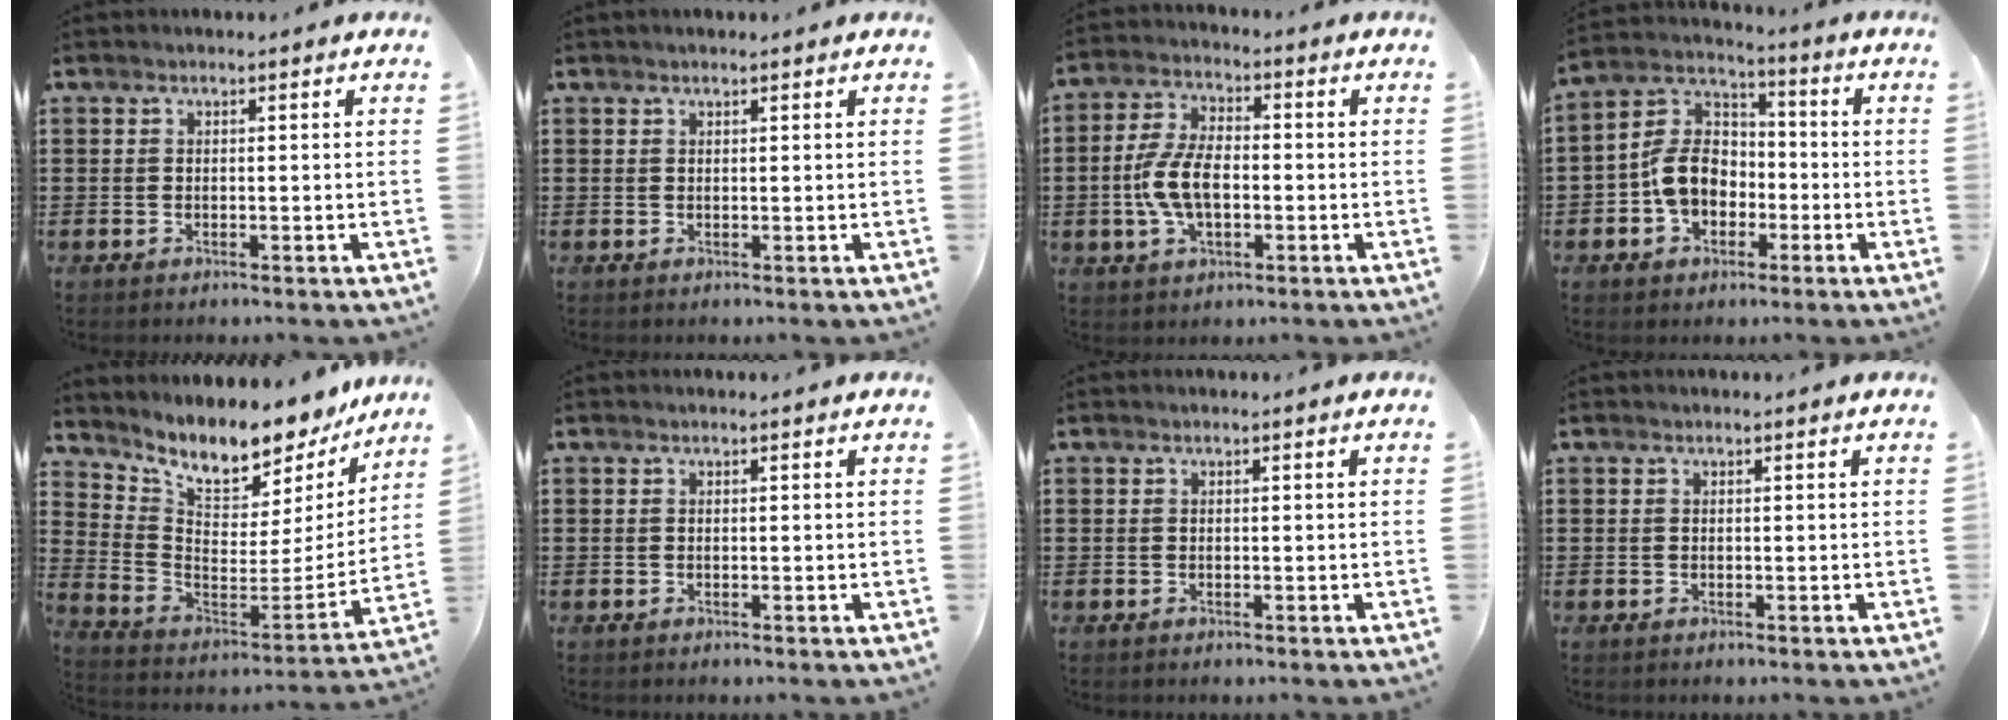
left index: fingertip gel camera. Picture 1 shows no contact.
{"total": 0.8, "force": [0.5, 0.3, 0.6], "torque": [-0.013, 0.004, 0.008]}
{"total": 8.1, "force": [-1.1, 4.1, 6.9], "torque": [-0.162, -0.002, -0.027]}
{"total": 9.2, "force": [-2.2, 7.0, 5.6], "torque": [-0.143, 0.021, -0.046]}
{"total": 8.9, "force": [8.1, 2.3, 2.7], "torque": [-0.083, -0.072, 0.138]}
{"total": 0.0}
{"total": 0.0}
{"total": 0.0}